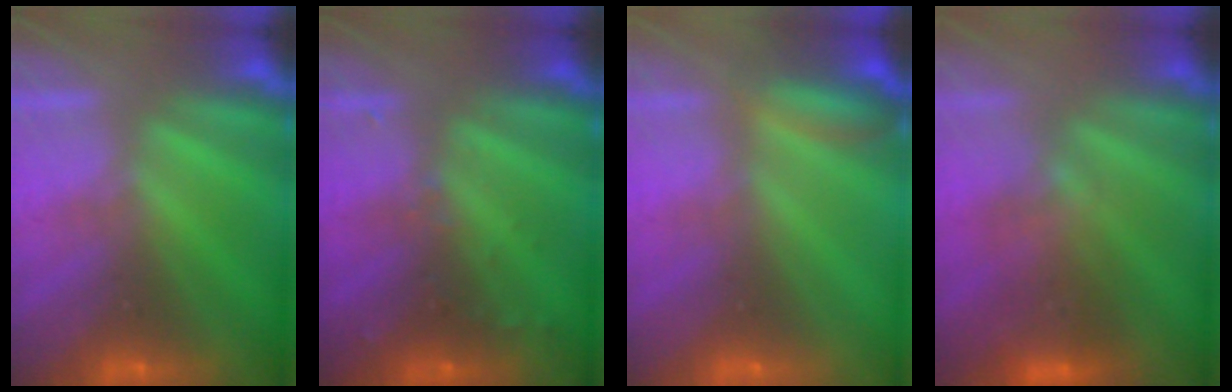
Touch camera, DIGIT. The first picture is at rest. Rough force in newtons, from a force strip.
{"total": 2.9}
{"total": 2.6}
{"total": 3.9}